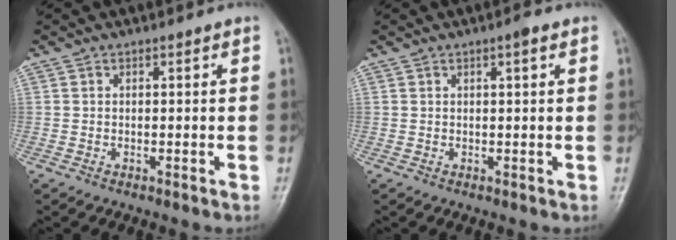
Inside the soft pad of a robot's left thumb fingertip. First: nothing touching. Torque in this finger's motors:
{"motor_torque": [-0.05, 0.01, 0.01, 0.25, 0.04]}